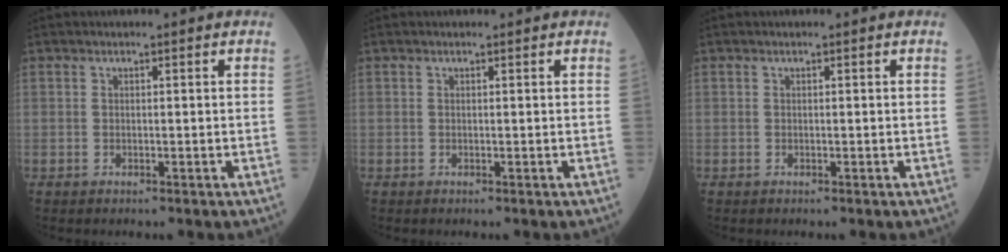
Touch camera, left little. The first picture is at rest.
{"total": 0.0}
{"total": 0.0}